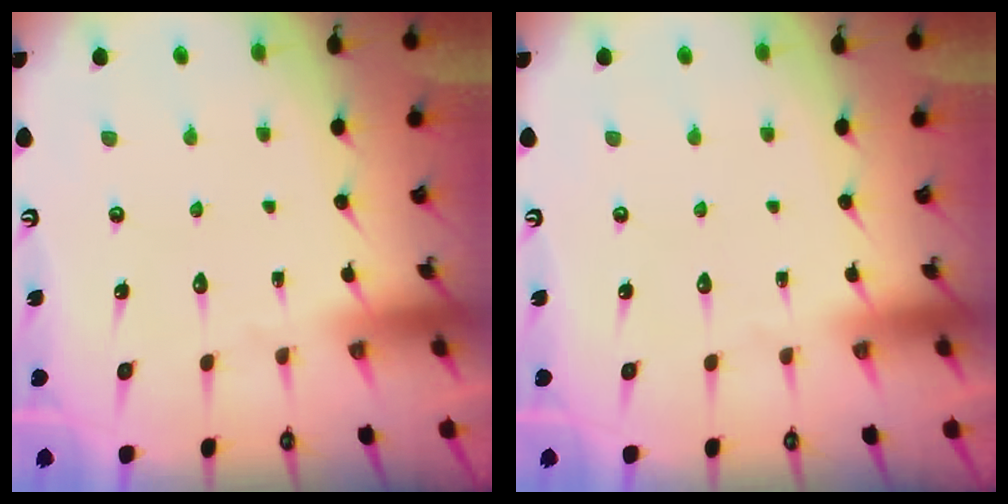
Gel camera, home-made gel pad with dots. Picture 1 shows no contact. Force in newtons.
{"total": 0.0}